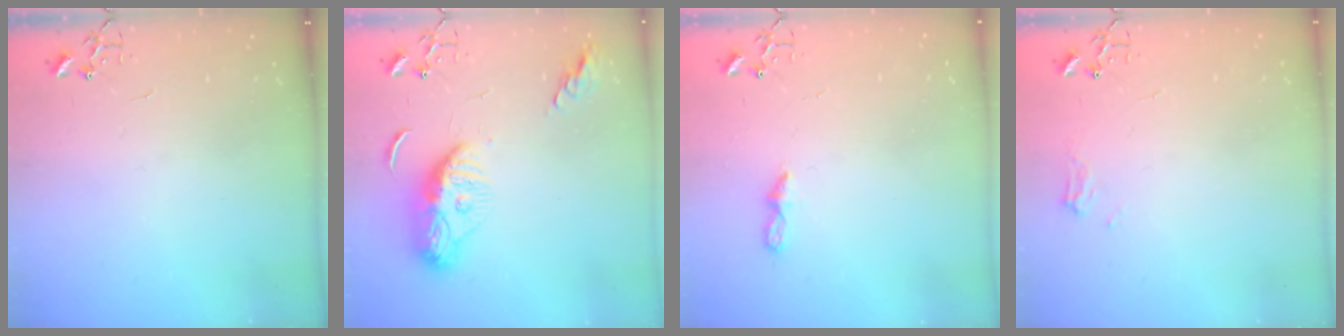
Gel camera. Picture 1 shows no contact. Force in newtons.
{"total": 11.6, "press": 11.6, "slide": 1.0}
{"total": 5.5, "press": 5.5, "slide": 0.5}
{"total": 6.7, "press": 6.7, "slide": 0.7}